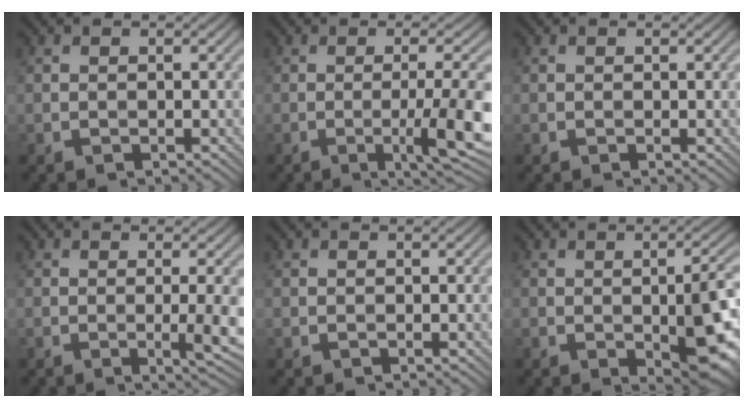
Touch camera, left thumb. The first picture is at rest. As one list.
[{"total": 7.9, "force": [-1.7, 1.2, 7.7], "torque": [-0.119, 0.000, -0.026]}, {"total": 0.0}, {"total": 4.2, "force": [-0.3, 0.6, 4.2], "torque": [-0.069, 0.000, -0.004]}, {"total": 0.0}, {"total": 8.3, "force": [-1.7, 3.1, 7.6], "torque": [-0.103, -0.008, -0.021]}]